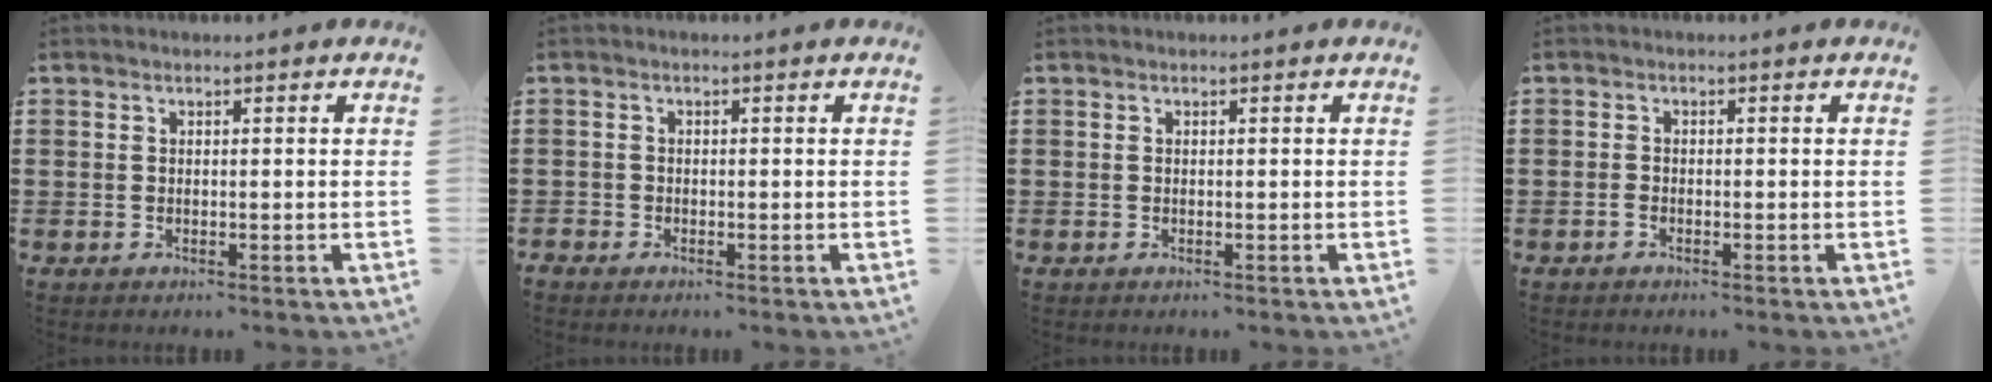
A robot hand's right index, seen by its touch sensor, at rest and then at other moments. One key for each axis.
{"total": 0.9, "fx": -0.7, "fy": 0.5, "fz": 0.0, "tx": -0.001, "ty": 0.003, "tz": -0.016}
{"total": 0.0}
{"total": 0.8, "fx": -0.6, "fy": 0.4, "fz": 0.4, "tx": -0.010, "ty": -0.003, "tz": -0.011}